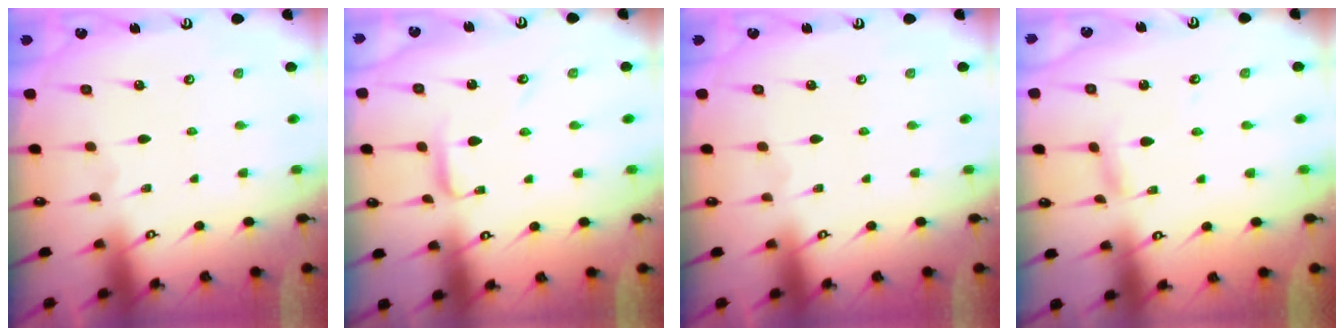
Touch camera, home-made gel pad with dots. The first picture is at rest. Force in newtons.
{"total": 3.0, "press": 3.0, "slide": 0.4}
{"total": 0.0}
{"total": 2.9, "press": 2.9, "slide": 0.1}